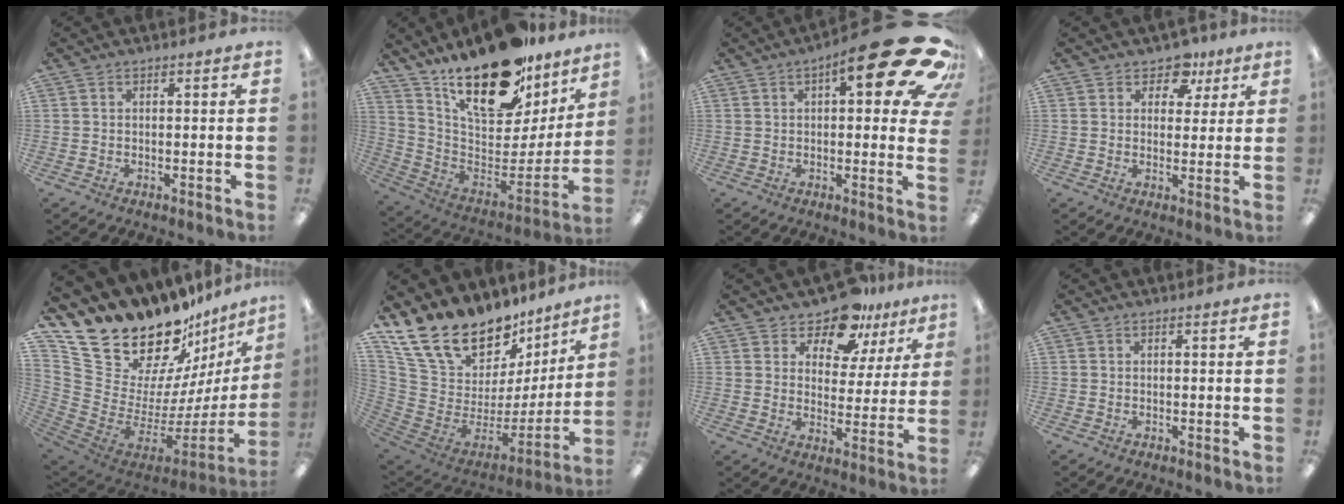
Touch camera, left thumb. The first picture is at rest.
{"total": 26.1, "force": [17.3, 12.0, 15.4], "torque": [-0.226, -0.112, 0.306]}
{"total": 20.8, "force": [9.3, 6.8, 17.3], "torque": [-0.225, -0.049, 0.142]}
{"total": 6.9, "force": [4.5, 4.6, 2.6], "torque": [-0.031, -0.019, 0.076]}
{"total": 27.2, "force": [21.0, 13.0, 11.5], "torque": [-0.201, -0.175, 0.413]}
{"total": 21.4, "force": [18.0, 8.9, 7.5], "torque": [-0.136, -0.143, 0.337]}
{"total": 12.1, "force": [9.8, 5.7, 4.1], "torque": [-0.070, -0.068, 0.181]}
{"total": 0.0}